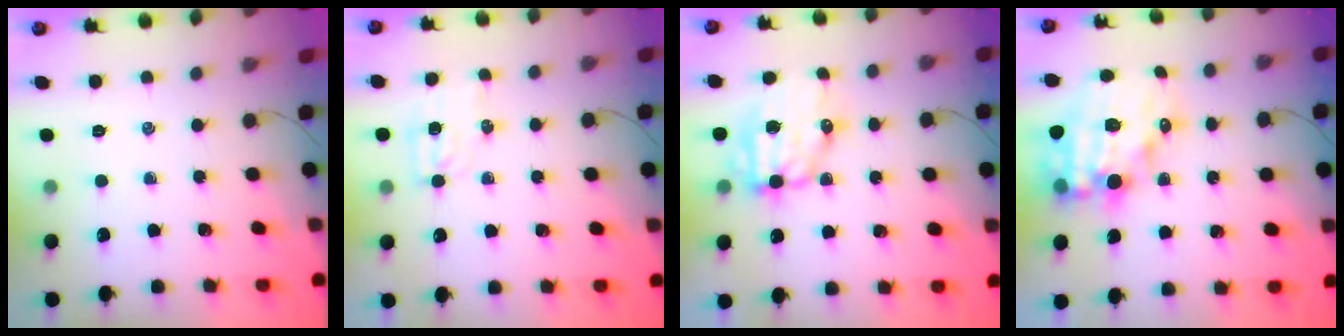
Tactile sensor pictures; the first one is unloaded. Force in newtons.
{"total": 4.5, "press": 4.3, "slide": 1.0}
{"total": 9.3, "press": 9.1, "slide": 2.1}
{"total": 15.9, "press": 15.4, "slide": 3.8}